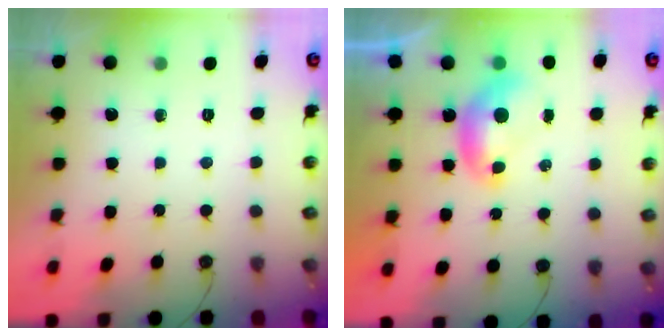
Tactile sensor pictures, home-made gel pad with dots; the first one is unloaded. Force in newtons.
{"total": 0.0}